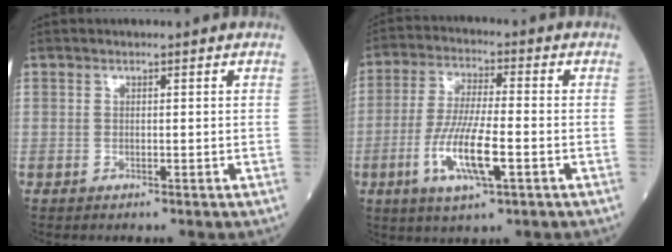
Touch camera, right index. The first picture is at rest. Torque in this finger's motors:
{"motor_torque": [0.42, -0.05, 0.30, 0.19]}